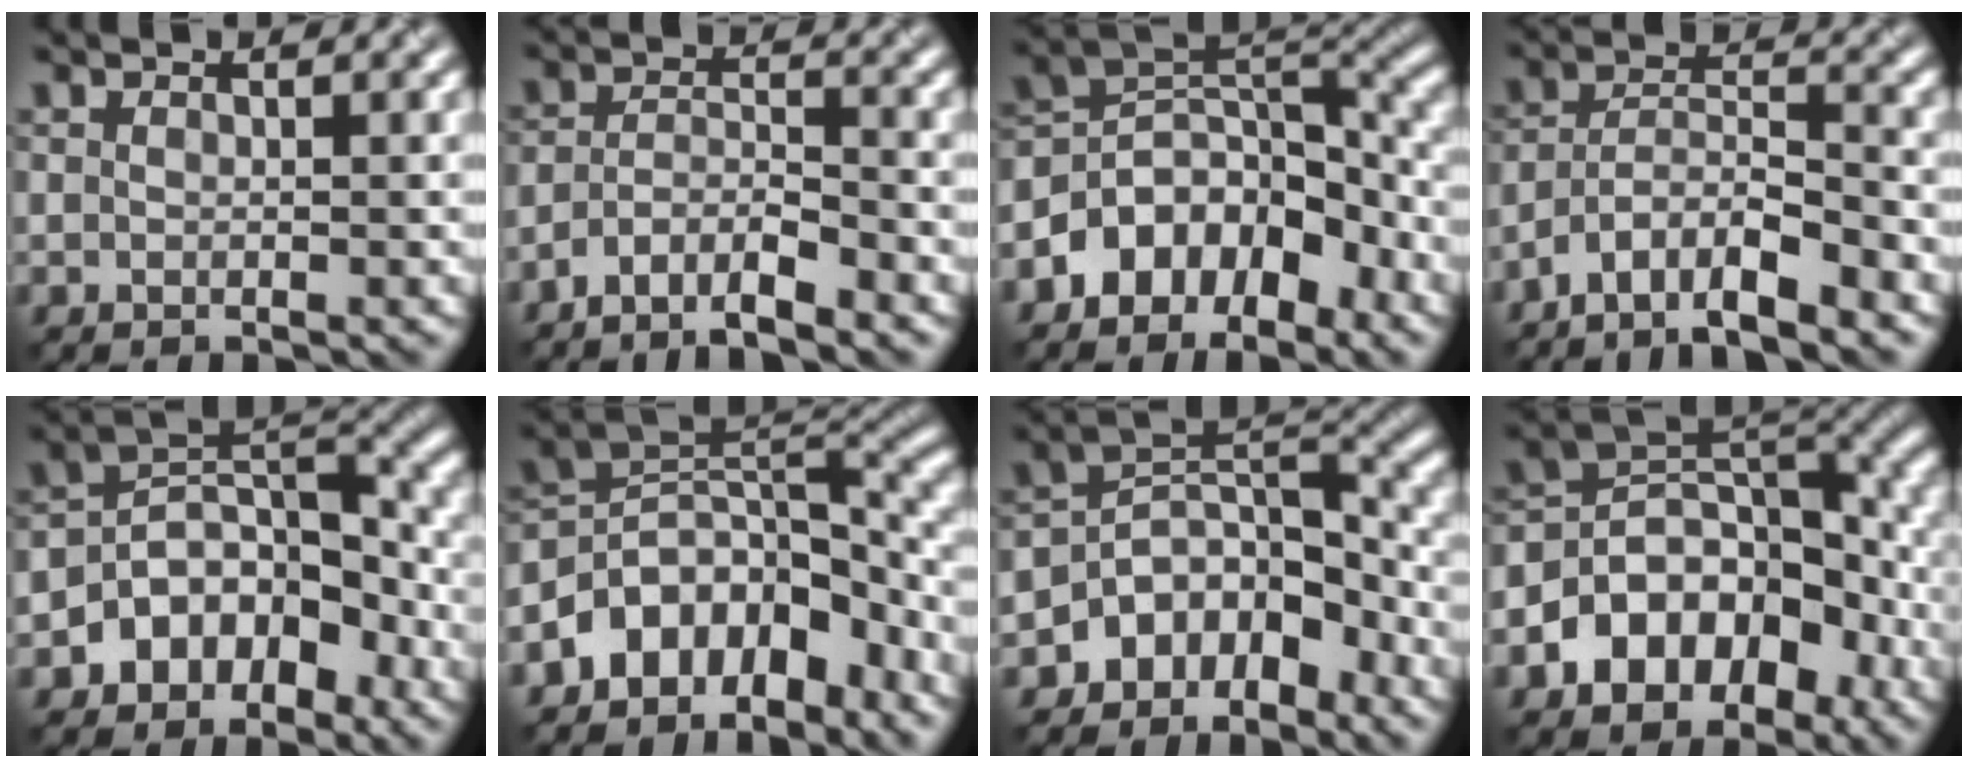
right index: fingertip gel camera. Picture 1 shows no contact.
{"total": 4.5, "force": [-3.6, 1.1, 2.5], "torque": [-0.046, 0.003, -0.071]}
{"total": 7.7, "force": [-4.2, 4.6, 4.6], "torque": [-0.058, 0.013, -0.092]}
{"total": 6.9, "force": [-5.5, 1.6, 3.8], "torque": [-0.063, 0.006, -0.103]}
{"total": 6.4, "force": [-2.9, 4.5, 3.5], "torque": [-0.035, 0.012, -0.061]}
{"total": 8.5, "force": [-5.0, 4.9, 4.8], "torque": [-0.060, 0.011, -0.103]}
{"total": 5.6, "force": [-3.4, 3.6, 2.6], "torque": [-0.020, 0.008, -0.069]}
{"total": 10.1, "force": [-3.8, 7.0, 6.3], "torque": [-0.094, 0.013, -0.072]}